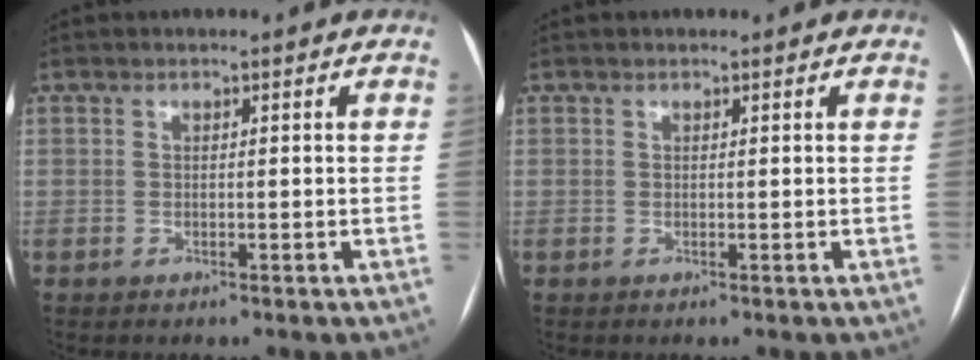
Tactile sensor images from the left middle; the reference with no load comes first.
{"total": 0.6, "force": [0.6, 0.2, 0.1], "torque": [-0.010, 0.009, 0.011]}